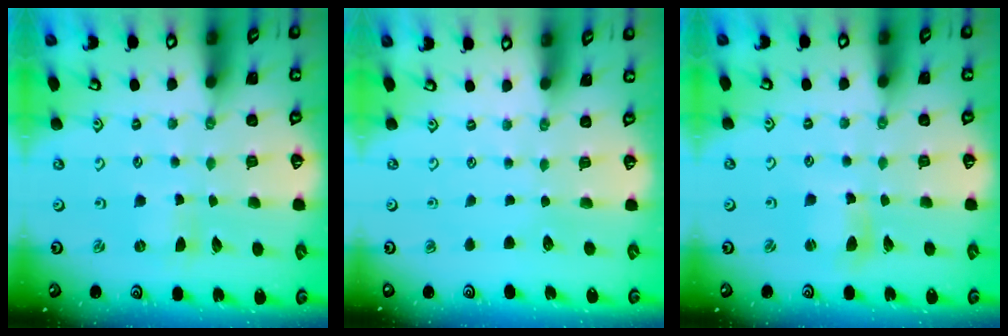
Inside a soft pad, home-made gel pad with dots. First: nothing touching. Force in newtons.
{"total": 0.0}
{"total": 3.9, "press": 3.9, "slide": 0.5}